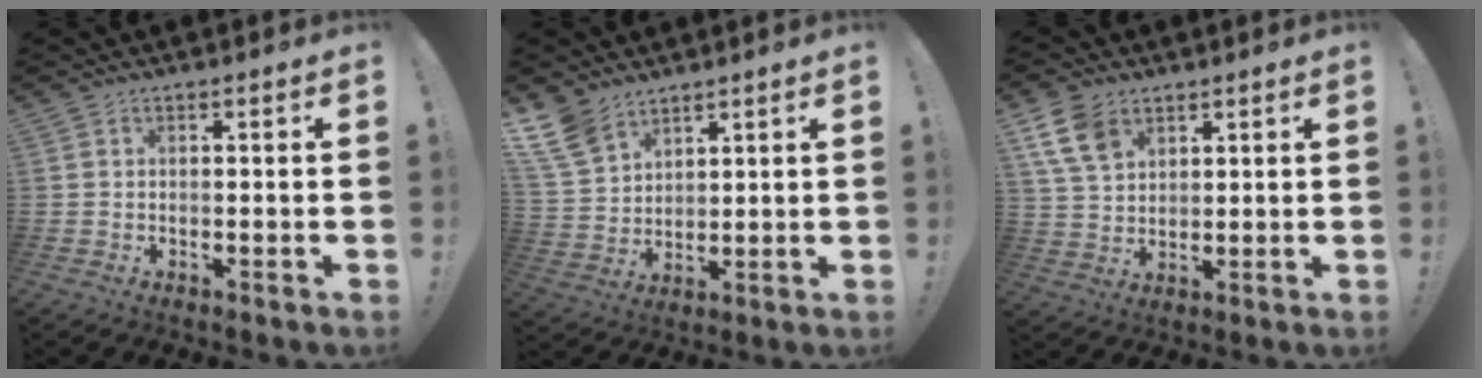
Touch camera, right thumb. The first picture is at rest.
{"total": 10.2, "force": [7.6, 5.6, 3.9], "torque": [-0.087, -0.046, 0.151]}
{"total": 10.7, "force": [5.9, 7.2, 5.3], "torque": [-0.105, -0.020, 0.118]}